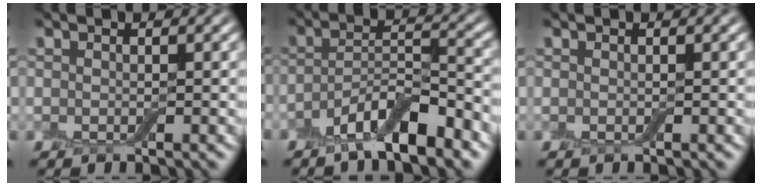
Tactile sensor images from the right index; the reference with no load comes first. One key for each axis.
{"total": 6.2, "fx": -4.1, "fy": 1.8, "fz": 4.3, "tx": -0.074, "ty": 0.000, "tz": -0.074}
{"total": 0.0}